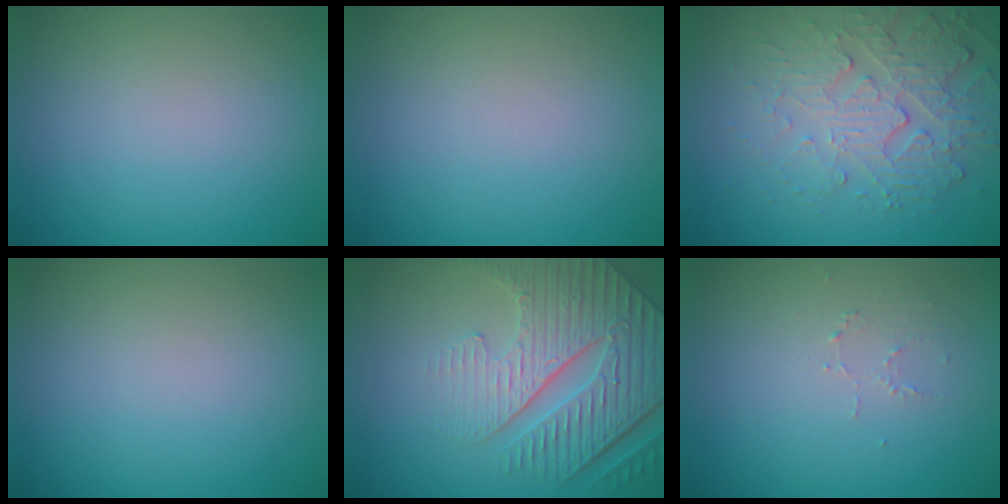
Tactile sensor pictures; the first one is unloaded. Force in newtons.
{"total": 0.0}
{"total": 4.3, "press": 4.1, "slide": 1.3}
{"total": 0.0}
{"total": 6.1, "press": 5.2, "slide": 3.2}
{"total": 0.7, "press": 0.4, "slide": 0.6}